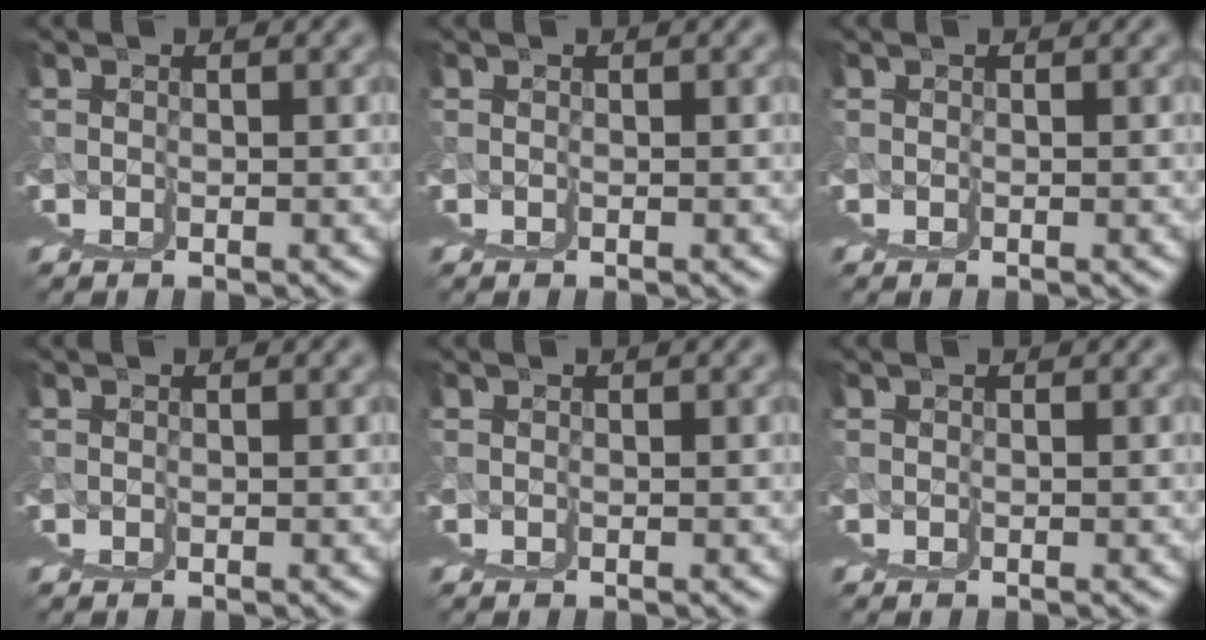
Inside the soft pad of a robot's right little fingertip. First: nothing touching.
{"total": 0.0}
{"total": 0.0}
{"total": 0.0}
{"total": 0.0}
{"total": 0.0}